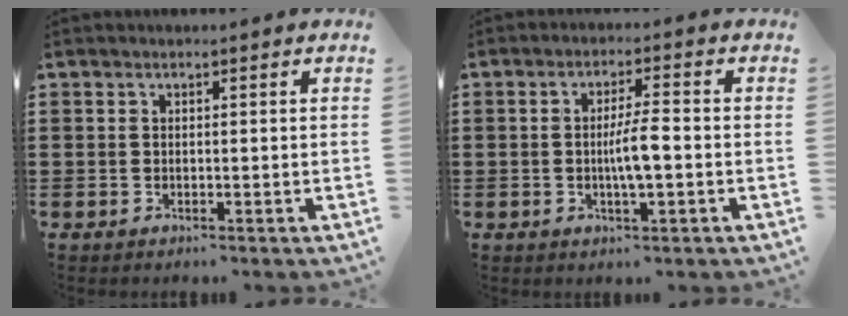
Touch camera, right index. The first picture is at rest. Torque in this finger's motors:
{"motor_torque": [0.34, 0.06, 0.19, 0.05]}